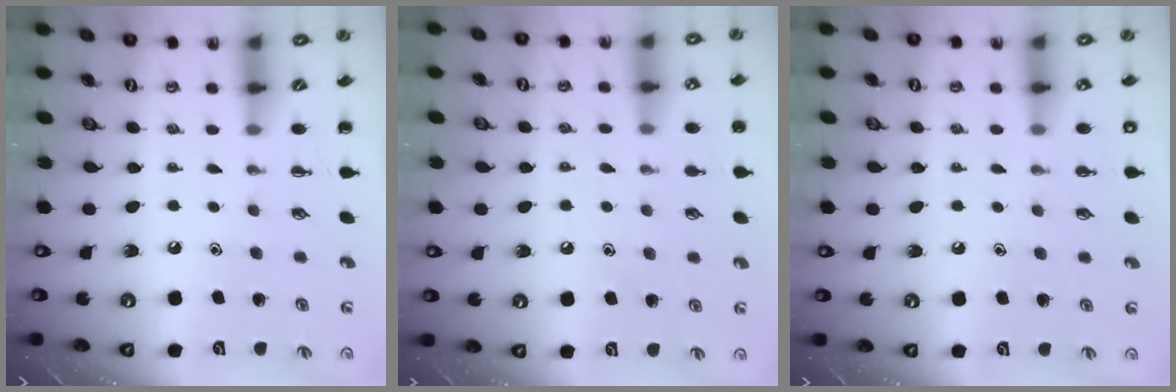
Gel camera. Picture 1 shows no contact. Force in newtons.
{"total": 7.6, "press": 7.3, "slide": 2.3}
{"total": 1.8, "press": 1.8, "slide": 0.3}